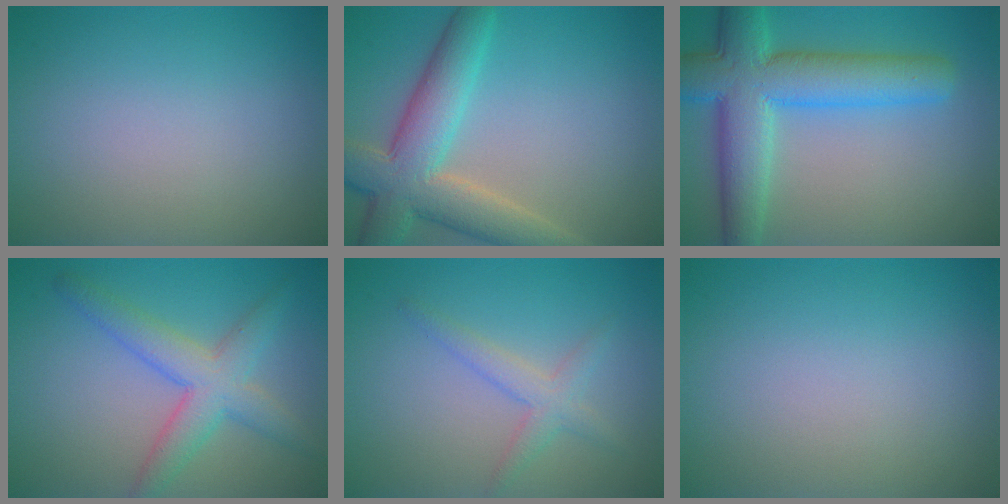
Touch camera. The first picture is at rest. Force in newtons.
{"total": 7.7, "press": 7.7, "slide": 0.8}
{"total": 8.8, "press": 8.8, "slide": 0.3}
{"total": 4.7, "press": 4.7, "slide": 0.1}
{"total": 2.2, "press": 2.2, "slide": 0.1}
{"total": 0.0}